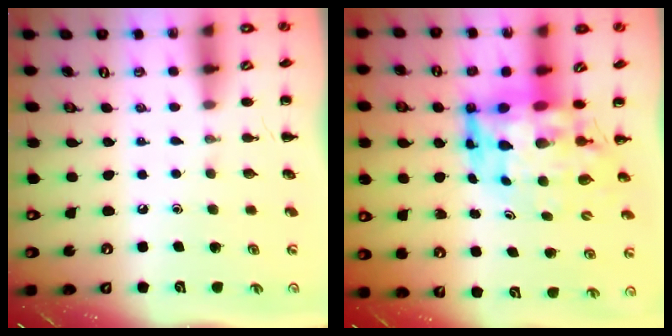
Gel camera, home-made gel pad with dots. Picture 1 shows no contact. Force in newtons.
{"total": 8.3, "press": 7.9, "slide": 2.6}